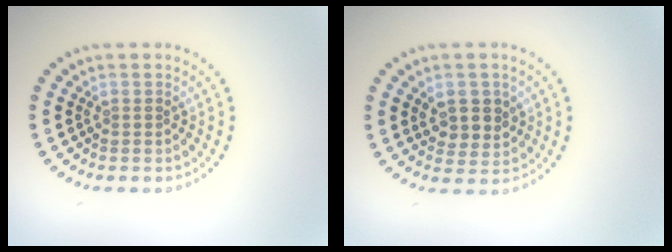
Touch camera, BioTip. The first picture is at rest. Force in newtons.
{"total": 2.9, "press": 2.7, "slide": 0.9}